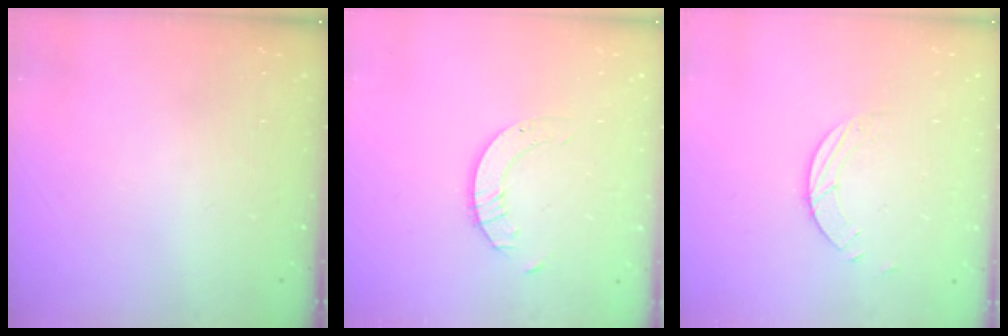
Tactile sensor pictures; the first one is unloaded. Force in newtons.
{"total": 2.1, "press": 2.1, "slide": 0.2}
{"total": 1.5, "press": 1.5, "slide": 0.1}